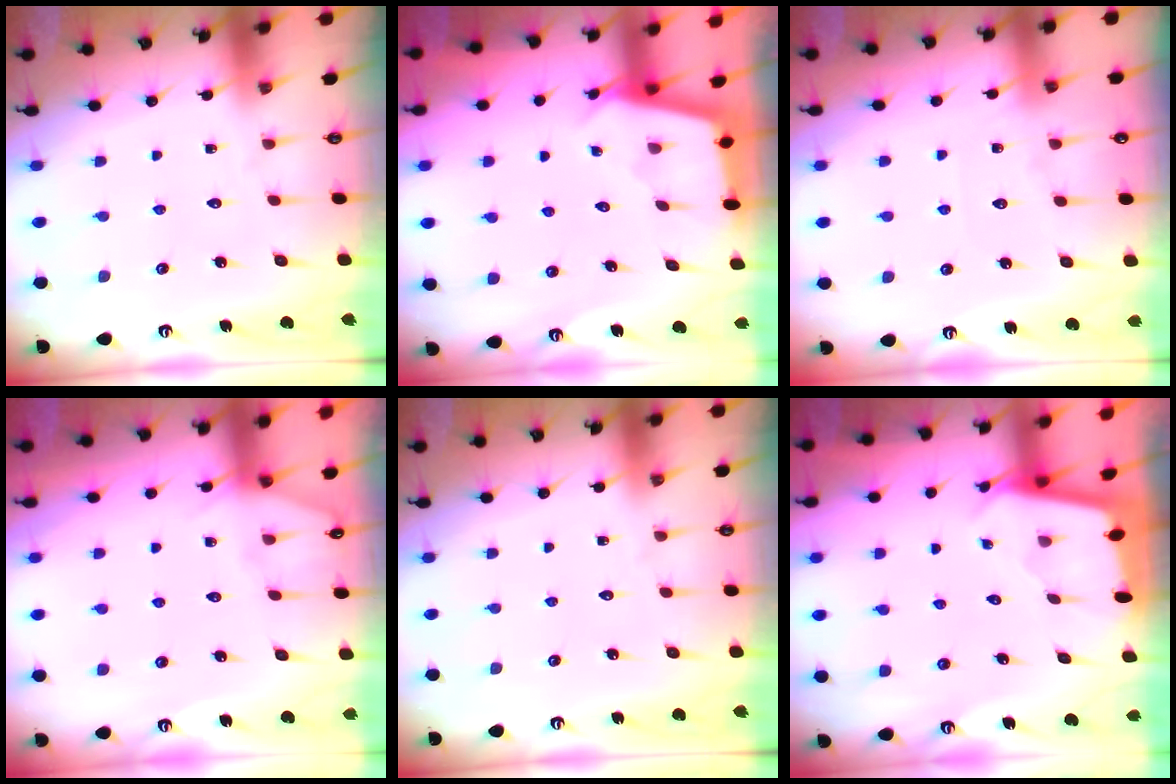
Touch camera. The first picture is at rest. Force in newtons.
{"total": 2.9, "press": 2.9, "slide": 0.3}
{"total": 3.7, "press": 3.7, "slide": 0.5}
{"total": 6.5, "press": 6.5, "slide": 0.6}
{"total": 0.0}
{"total": 1.9, "press": 1.9, "slide": 0.1}